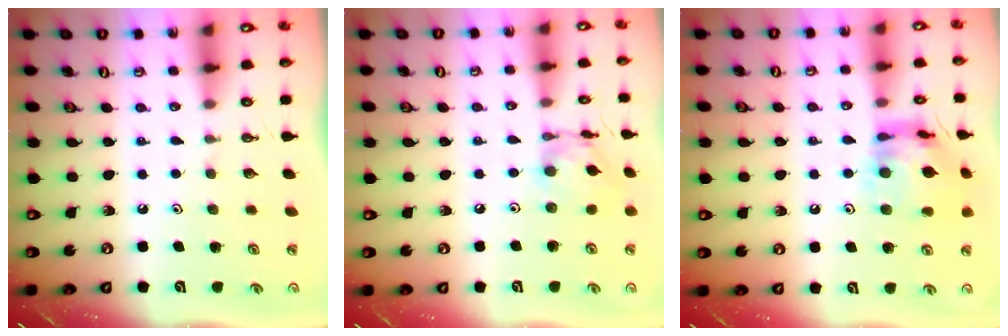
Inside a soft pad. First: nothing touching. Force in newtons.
{"total": 11.4, "press": 11.4, "slide": 0.9}
{"total": 14.5, "press": 14.4, "slide": 1.5}